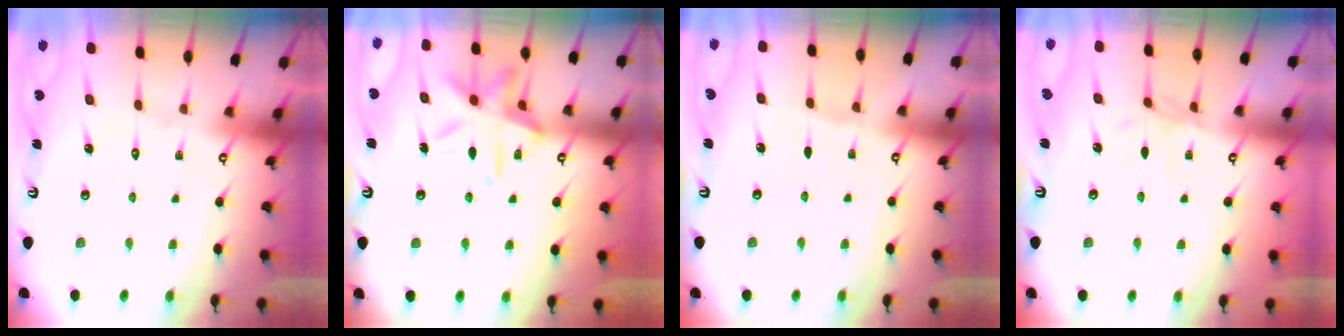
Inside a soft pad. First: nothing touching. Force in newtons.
{"total": 12.8, "press": 12.7, "slide": 1.0}
{"total": 1.8, "press": 1.8, "slide": 0.3}
{"total": 2.3, "press": 2.3, "slide": 0.5}